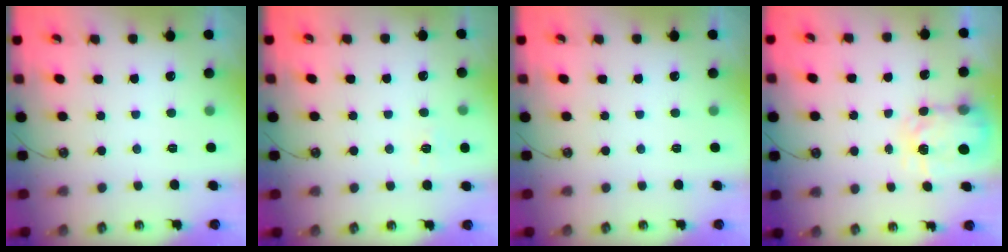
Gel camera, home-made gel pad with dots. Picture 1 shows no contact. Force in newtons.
{"total": 6.6, "press": 6.6, "slide": 0.5}
{"total": 0.0}
{"total": 5.2, "press": 5.2, "slide": 0.4}